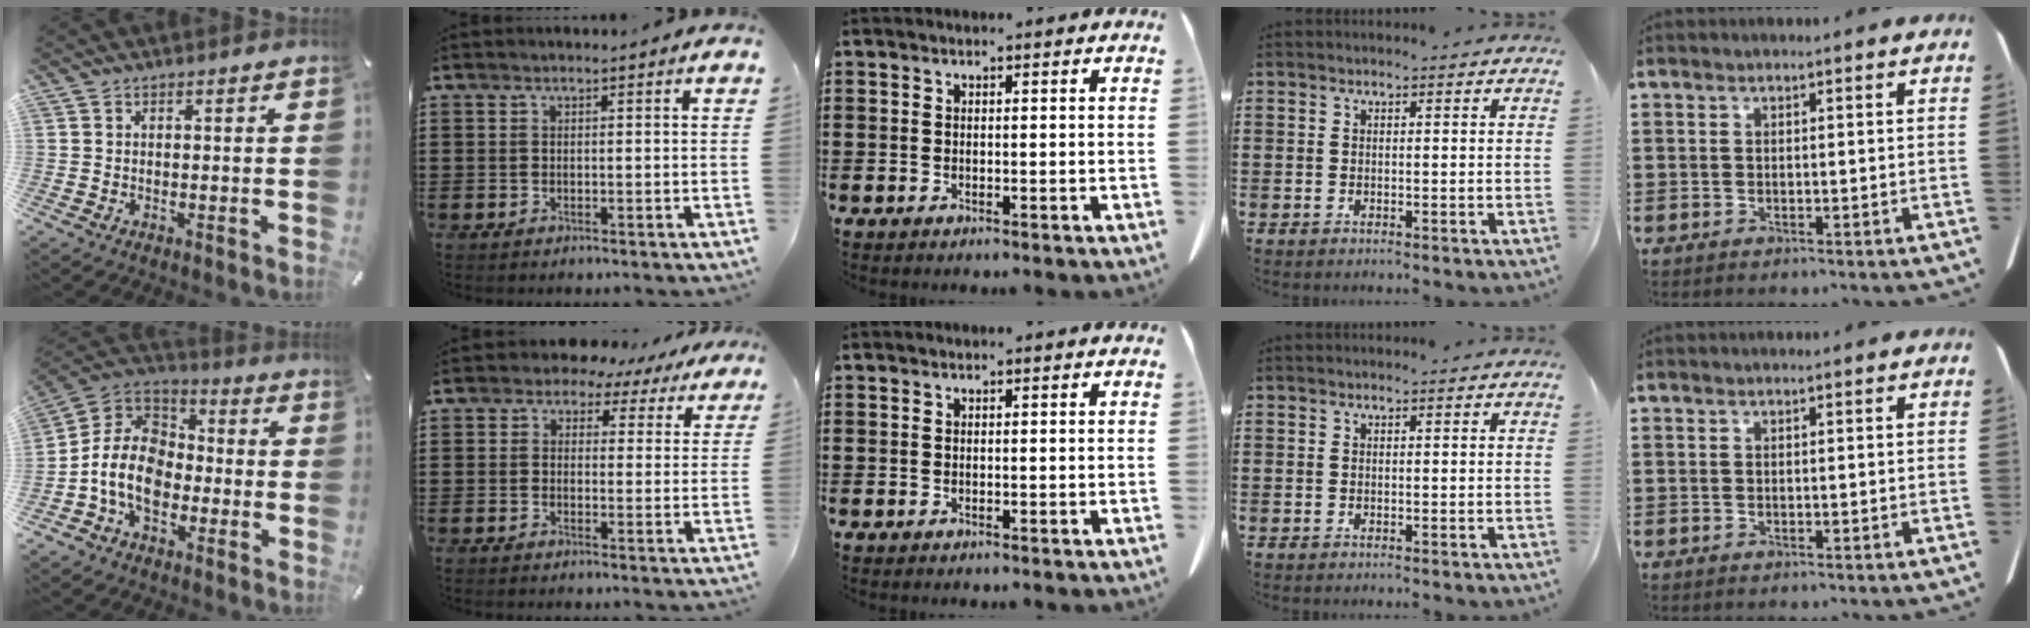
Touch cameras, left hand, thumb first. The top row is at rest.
{"thumb": {"total": 11.9, "force": [-4.8, 8.6, 6.6], "torque": [-0.164, 0.019, -0.095]}, "index": {"total": 3.4, "force": [2.6, 2.1, 0.8], "torque": [-0.023, -0.005, 0.043]}}